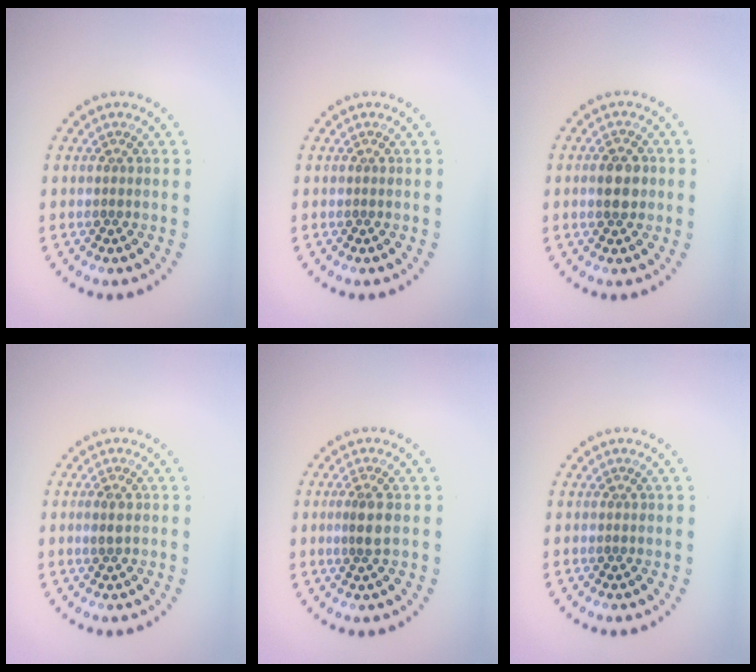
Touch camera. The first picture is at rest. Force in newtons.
{"total": 0.0}
{"total": 3.2, "press": 3.1, "slide": 0.1}
{"total": 1.1, "press": 1.1, "slide": 0.4}
{"total": 2.2, "press": 1.8, "slide": 1.2}
{"total": 0.0}